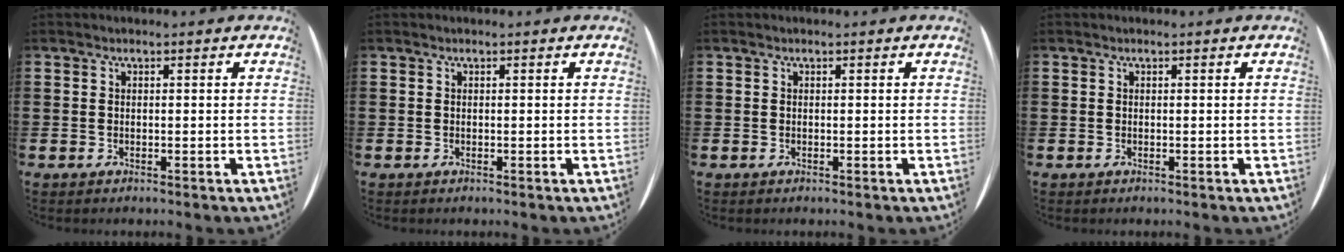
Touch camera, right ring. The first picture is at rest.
{"total": 0.0}
{"total": 0.0}
{"total": 0.0}